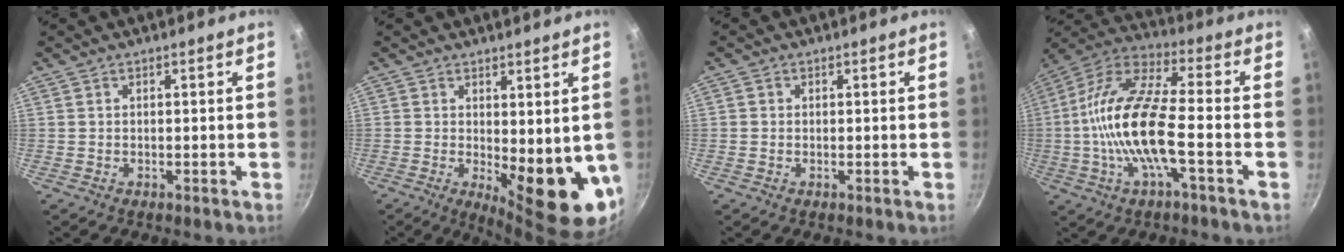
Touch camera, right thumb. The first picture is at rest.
{"total": 11.5, "force": [-0.1, 4.5, 10.6], "torque": [-0.117, -0.022, 0.012]}
{"total": 0.9, "force": [-0.1, 0.9, 0.2], "torque": [-0.001, 0.002, -0.005]}
{"total": 16.9, "force": [-3.1, 5.3, 15.7], "torque": [-0.305, 0.039, -0.076]}